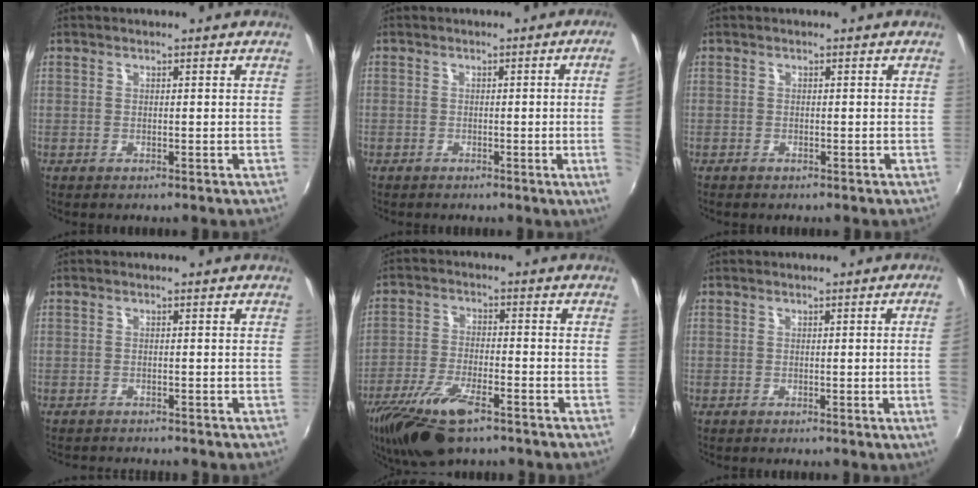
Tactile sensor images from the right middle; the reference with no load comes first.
{"total": 5.3, "force": [-0.1, -1.9, 4.9], "torque": [-0.072, -0.011, 0.002]}
{"total": 0.7, "force": [-0.6, 0.3, 0.1], "torque": [-0.005, -0.003, -0.014]}
{"total": 2.4, "force": [-2.3, 0.3, 0.5], "torque": [-0.020, -0.012, -0.037]}
{"total": 13.3, "force": [-8.8, 4.4, 8.9], "torque": [-0.197, -0.033, -0.170]}
{"total": 3.2, "force": [0.0, -1.8, 2.7], "torque": [-0.040, -0.011, 0.006]}